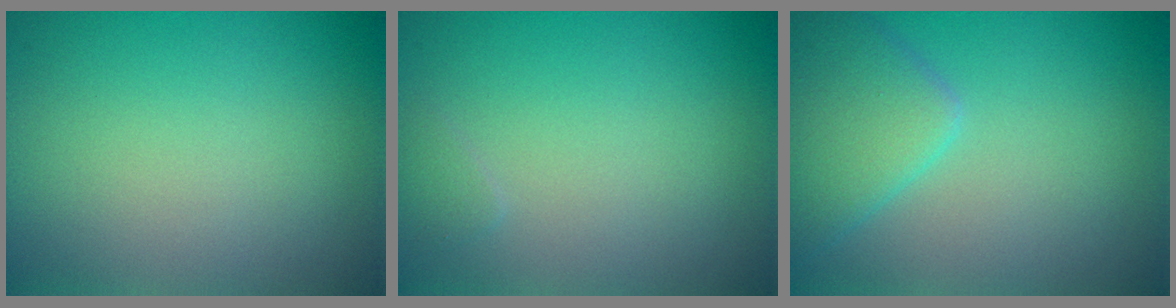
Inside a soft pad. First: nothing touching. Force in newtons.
{"total": 0.6, "press": 0.6, "slide": 0.0}
{"total": 4.2, "press": 4.2, "slide": 0.2}